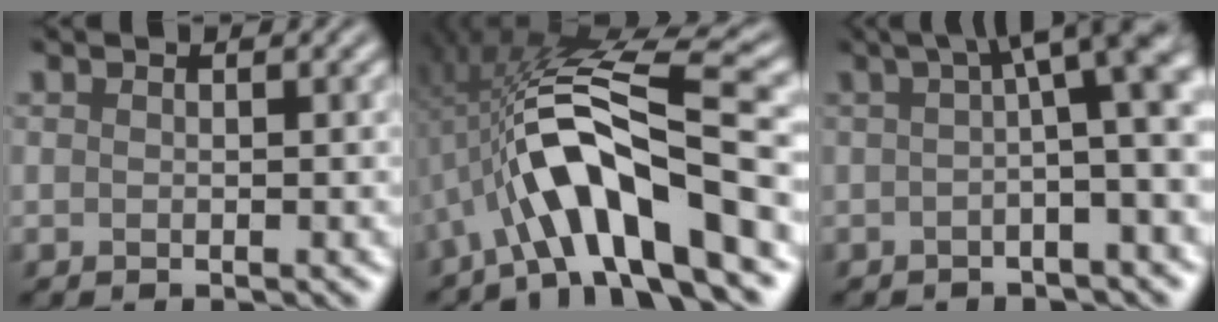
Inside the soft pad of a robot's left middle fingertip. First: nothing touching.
{"total": 8.8, "force": [-3.1, 1.9, 8.0], "torque": [-0.145, 0.015, -0.038]}
{"total": 6.9, "force": [0.8, 1.2, 6.7], "torque": [-0.083, 0.026, 0.015]}